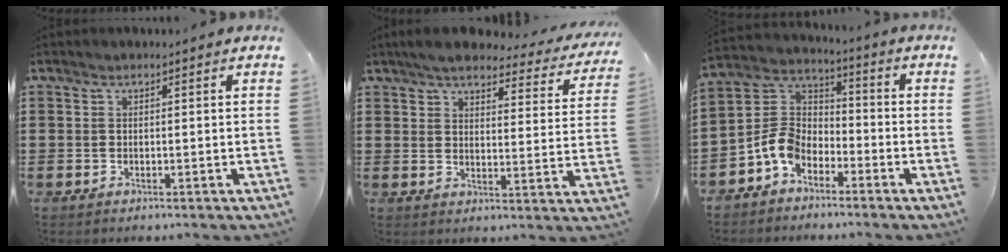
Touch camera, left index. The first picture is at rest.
{"total": 4.9, "force": [4.3, 0.8, 2.2], "torque": [-0.064, -0.023, 0.071]}
{"total": 7.2, "force": [-4.5, 4.6, 3.3], "torque": [-0.106, 0.002, -0.098]}